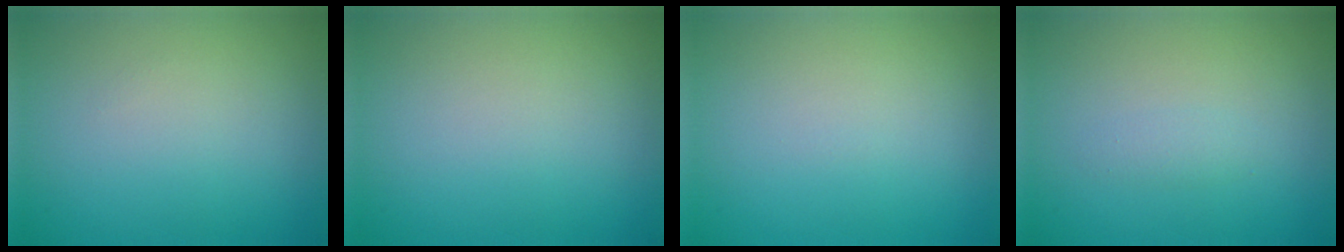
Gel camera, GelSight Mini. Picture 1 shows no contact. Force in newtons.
{"total": 0.0}
{"total": 0.0}
{"total": 0.9, "press": 0.9, "slide": 0.0}